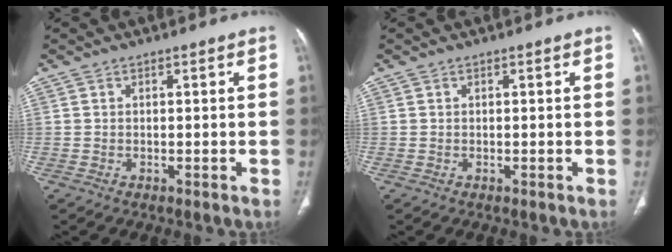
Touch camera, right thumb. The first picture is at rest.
{"total": 0.0}